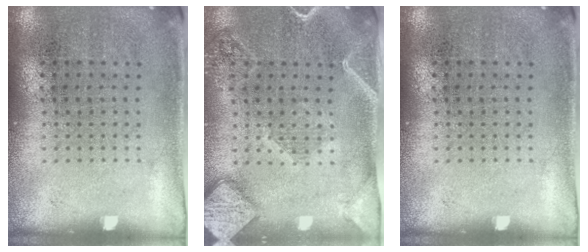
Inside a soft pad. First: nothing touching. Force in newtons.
{"total": 2.6, "press": 2.2, "slide": 1.3}
{"total": 0.0}